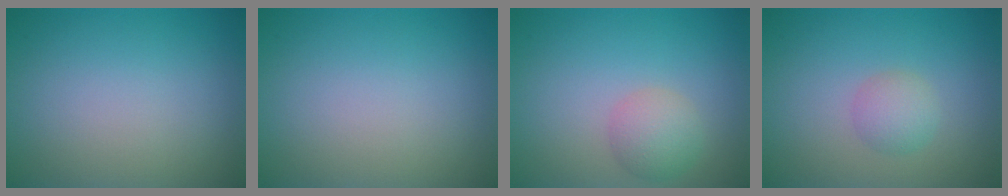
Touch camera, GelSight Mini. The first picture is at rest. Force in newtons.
{"total": 0.0}
{"total": 2.6, "press": 2.6, "slide": 0.1}
{"total": 2.0, "press": 2.0, "slide": 0.0}